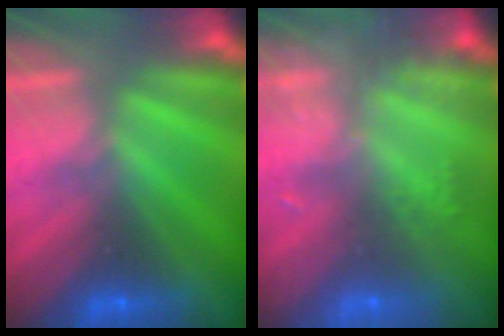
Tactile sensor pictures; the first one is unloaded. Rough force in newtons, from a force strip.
{"total": 8.1}